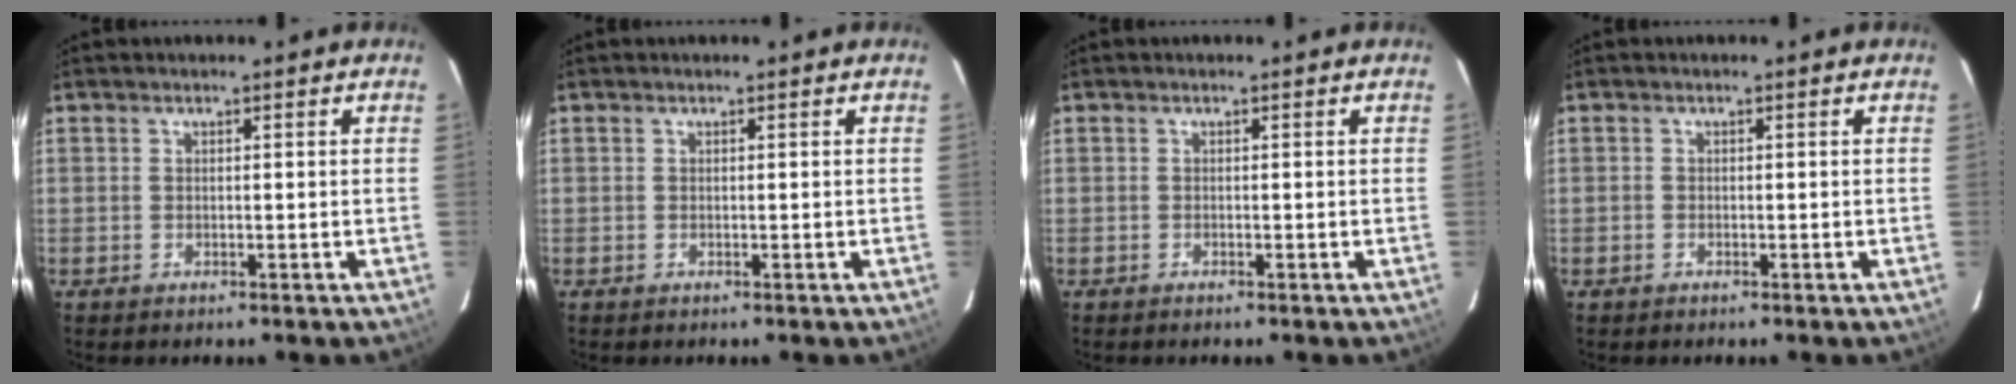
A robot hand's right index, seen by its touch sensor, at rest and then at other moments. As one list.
[{"total": 0.0}, {"total": 0.0}, {"total": 0.7, "force": [-0.5, 0.5, 0.0], "torque": [-0.003, 0.001, -0.009]}]